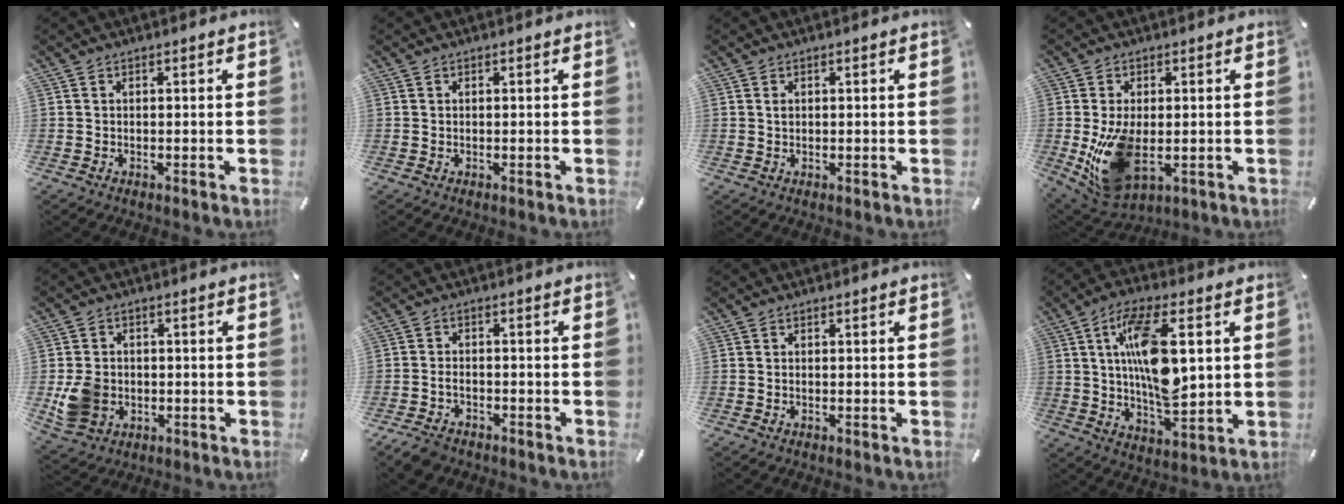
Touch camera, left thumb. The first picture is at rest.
{"total": 0.0}
{"total": 0.7, "force": [0.2, 0.5, 0.4], "torque": [-0.010, 0.001, 0.004]}
{"total": 13.8, "force": [-1.1, 8.4, 10.9], "torque": [-0.219, -0.021, -0.015]}
{"total": 8.0, "force": [-1.3, 7.0, 3.7], "torque": [-0.078, 0.009, -0.022]}
{"total": 3.8, "force": [-2.6, 2.2, 1.7], "torque": [-0.040, 0.011, -0.052]}
{"total": 0.0}
{"total": 15.7, "force": [3.5, 6.8, 13.7], "torque": [-0.266, -0.007, 0.053]}